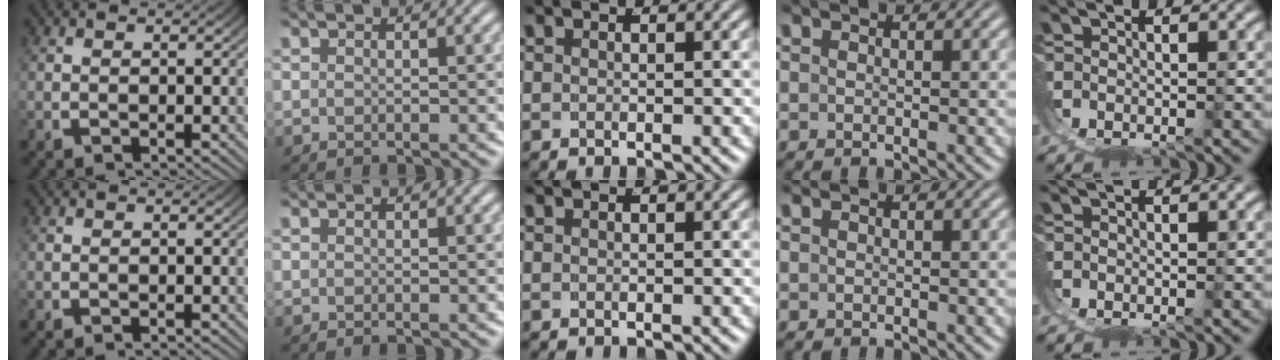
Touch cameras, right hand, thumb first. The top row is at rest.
{}